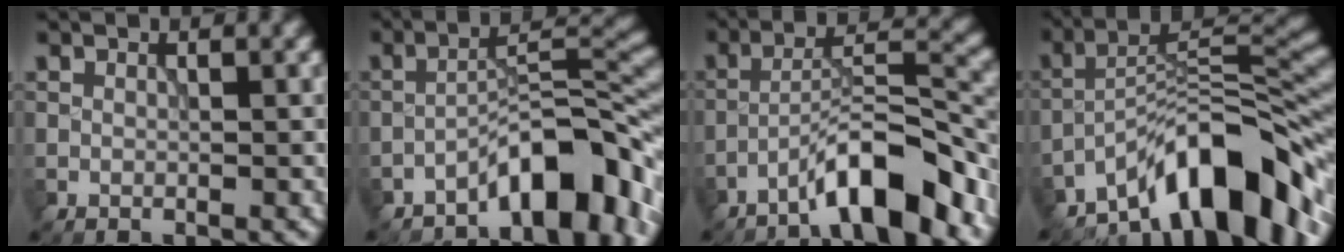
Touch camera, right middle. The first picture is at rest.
{"total": 8.3, "force": [-5.4, 2.6, 5.7], "torque": [-0.067, 0.018, -0.093]}
{"total": 7.7, "force": [-5.3, 1.4, 5.4], "torque": [-0.085, 0.020, -0.090]}
{"total": 12.7, "force": [-8.7, 3.9, 8.4], "torque": [-0.108, 0.021, -0.164]}